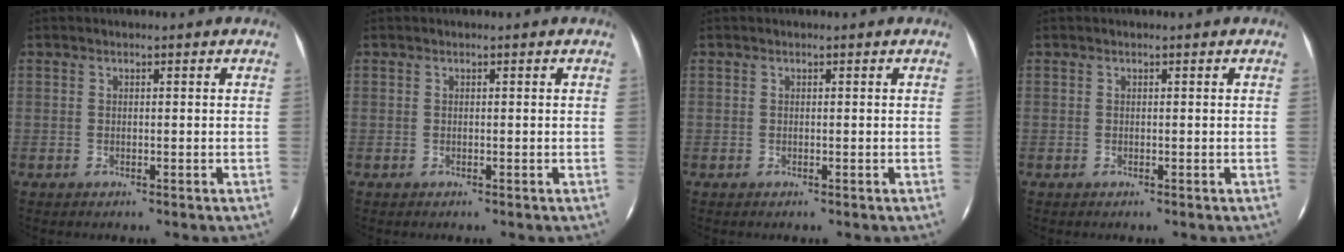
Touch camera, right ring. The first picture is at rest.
{"total": 0.0}
{"total": 0.0}
{"total": 0.0}